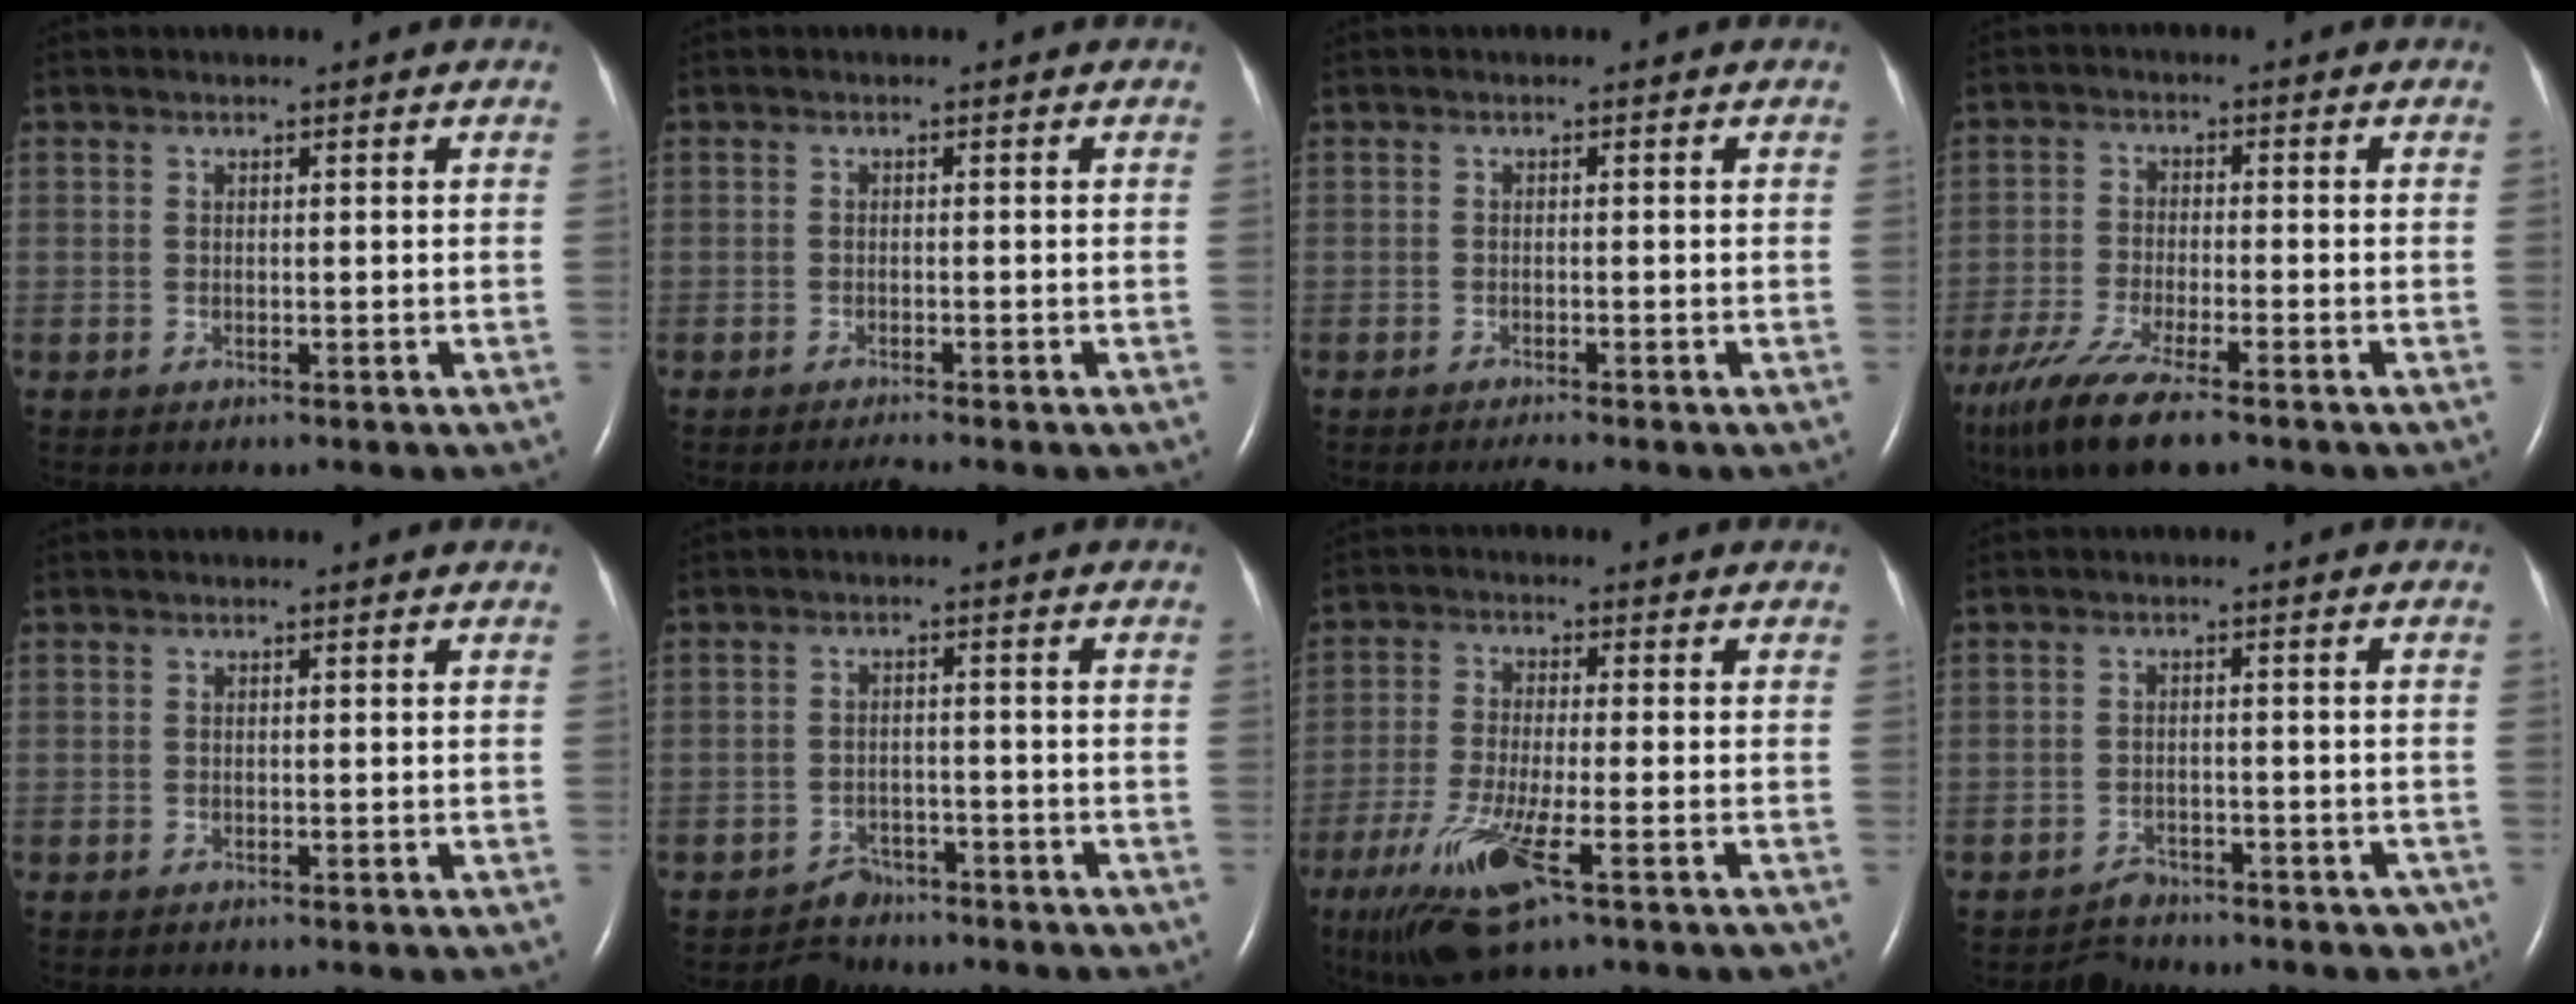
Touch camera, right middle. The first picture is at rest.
{"total": 1.5, "force": [-1.3, -0.5, 0.5], "torque": [-0.015, -0.004, -0.024]}
{"total": 1.4, "force": [-1.3, -0.4, 0.6], "torque": [-0.014, -0.003, -0.022]}
{"total": 11.6, "force": [-8.4, 1.8, 7.8], "torque": [-0.153, -0.029, -0.144]}
{"total": 0.0}
{"total": 4.0, "force": [-3.3, 2.2, -0.7], "torque": [0.002, 0.011, -0.049]}
{"total": 11.6, "force": [-6.2, 1.4, 9.7], "torque": [-0.197, -0.031, -0.107]}
{"total": 4.9, "force": [-4.2, 2.6, 0.2], "torque": [0.014, 0.016, -0.056]}